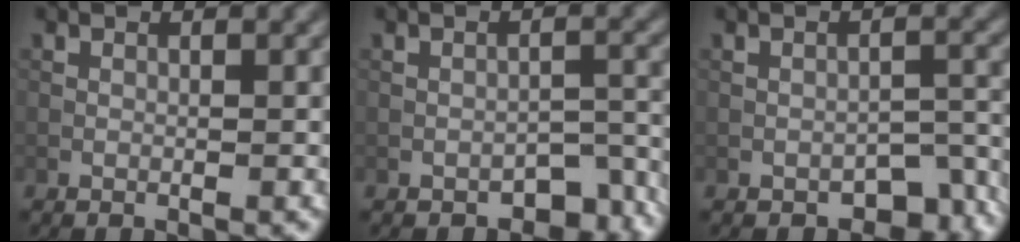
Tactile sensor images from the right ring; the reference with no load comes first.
{"total": 3.6, "force": [-2.7, 1.7, 1.7], "torque": [-0.013, -0.001, -0.032]}
{"total": 4.2, "force": [-3.0, 2.1, 2.0], "torque": [-0.014, -0.006, -0.035]}